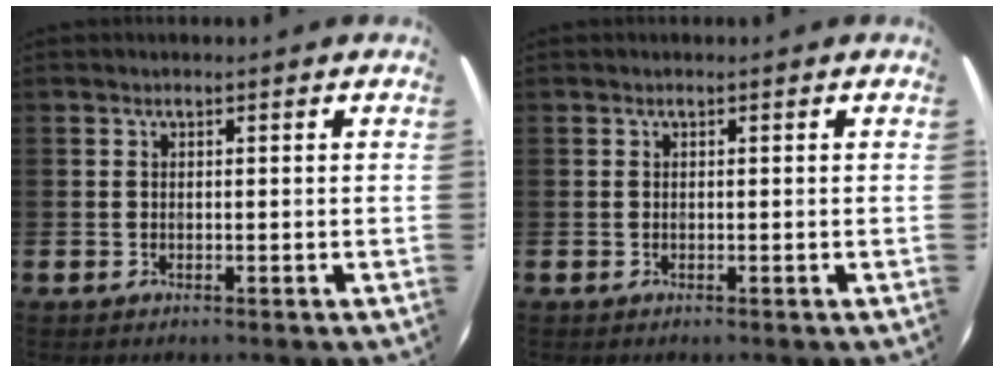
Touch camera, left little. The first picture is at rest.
{"total": 0.0}